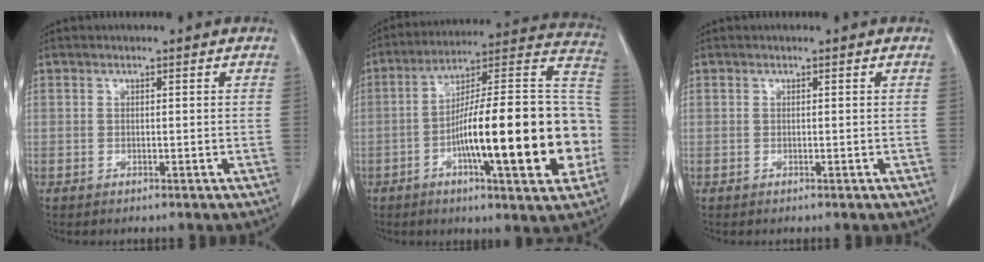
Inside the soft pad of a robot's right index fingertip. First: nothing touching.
{"total": 25.2, "force": [-5.9, 3.8, 24.2], "torque": [-0.304, 0.020, -0.087]}
{"total": 0.0}